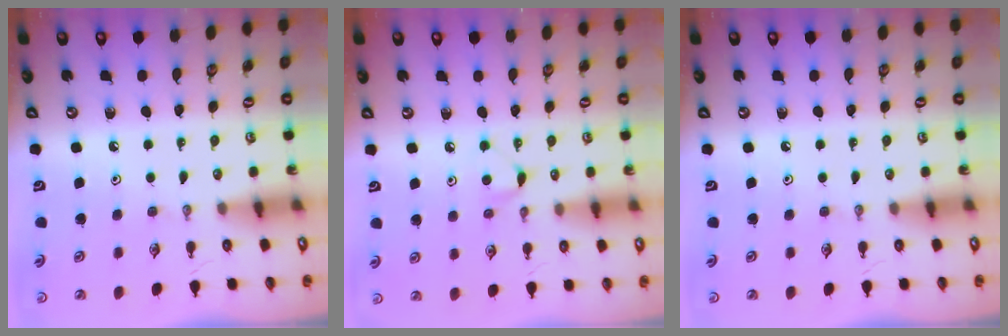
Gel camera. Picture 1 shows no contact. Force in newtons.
{"total": 5.1, "press": 5.1, "slide": 0.7}
{"total": 0.0}